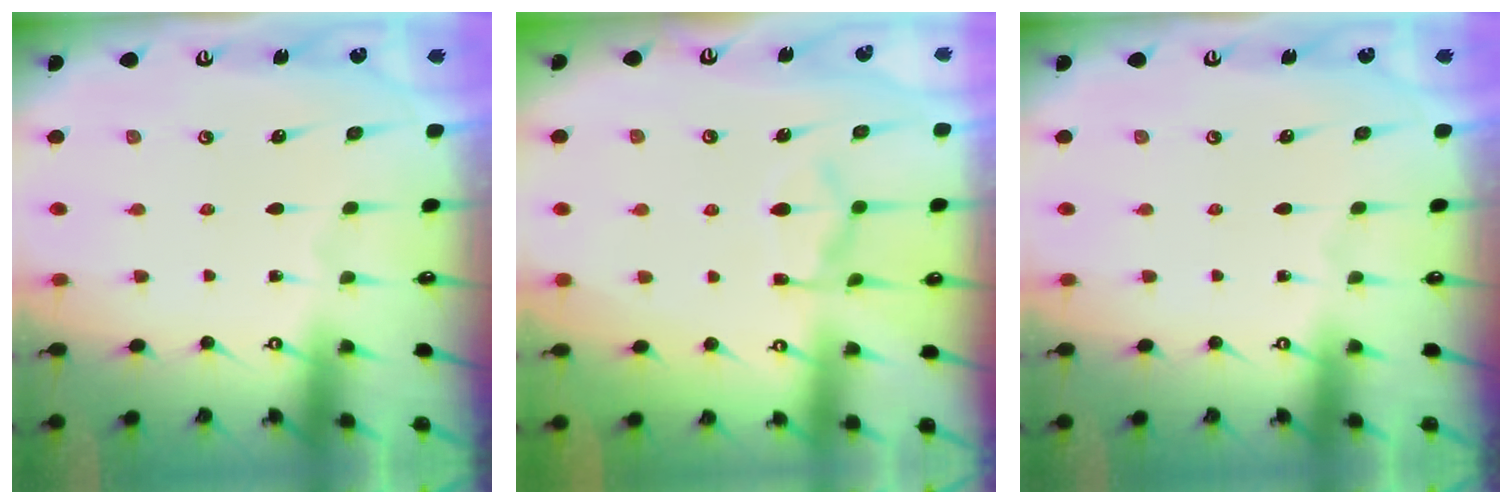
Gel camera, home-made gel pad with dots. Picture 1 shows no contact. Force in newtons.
{"total": 6.9, "press": 6.7, "slide": 1.4}
{"total": 0.0}